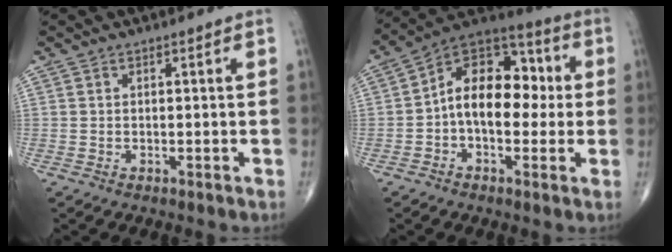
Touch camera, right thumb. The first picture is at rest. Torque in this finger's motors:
{"motor_torque": [0.04, 0.73, 1.27, -0.02, 0.32]}